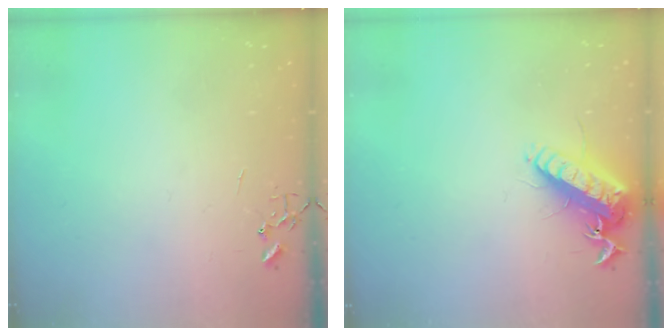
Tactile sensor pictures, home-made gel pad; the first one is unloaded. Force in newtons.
{"total": 15.3, "press": 15.0, "slide": 3.0}